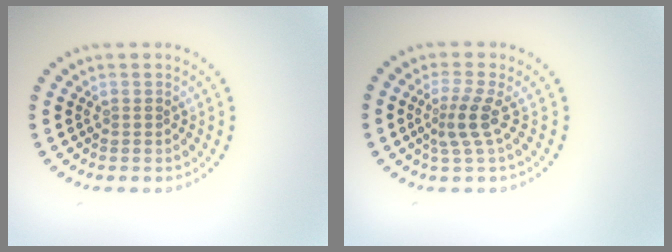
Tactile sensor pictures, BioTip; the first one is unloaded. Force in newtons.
{"total": 2.4, "press": 1.7, "slide": 1.7}